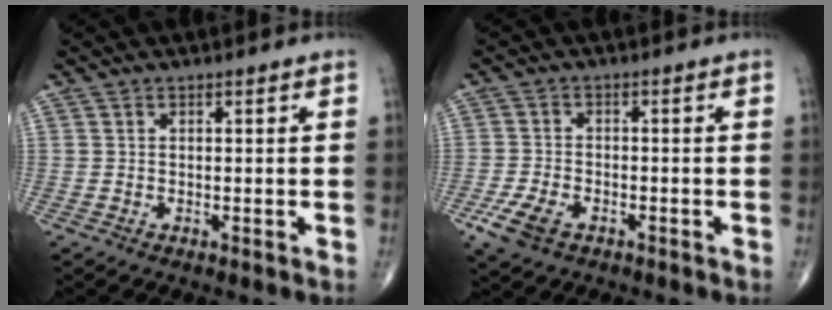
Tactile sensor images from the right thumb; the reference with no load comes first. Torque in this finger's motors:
{"motor_torque": [1.97, 1.67, 0.47, -0.39, 0.18]}